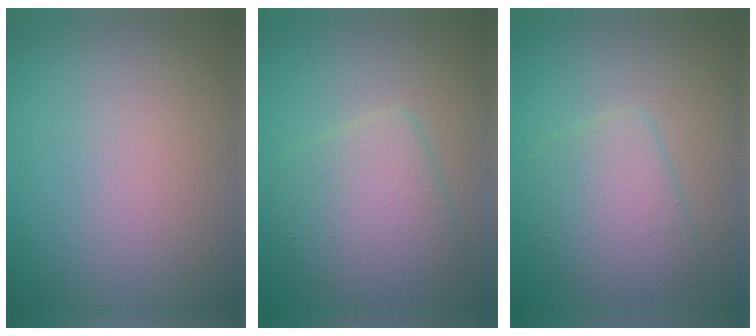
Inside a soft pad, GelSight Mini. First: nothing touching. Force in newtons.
{"total": 4.9, "press": 4.9, "slide": 0.1}
{"total": 3.9, "press": 3.9, "slide": 0.1}